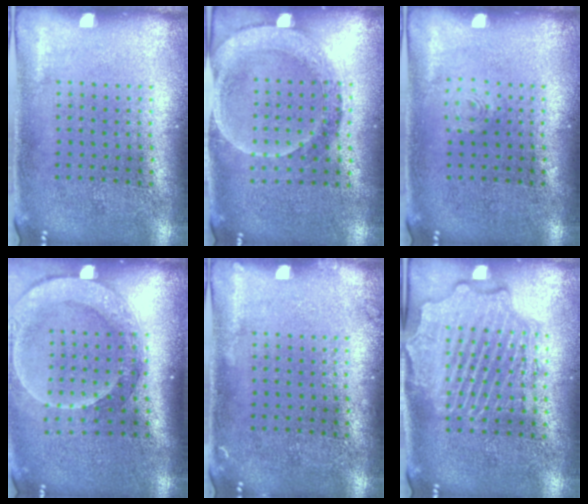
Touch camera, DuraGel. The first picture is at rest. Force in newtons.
{"total": 1.9, "press": 1.6, "slide": 0.9}
{"total": 0.7, "press": 0.7, "slide": 0.1}
{"total": 2.5, "press": 2.0, "slide": 1.5}
{"total": 0.7, "press": 0.7, "slide": 0.2}
{"total": 2.6, "press": 2.6, "slide": 0.3}